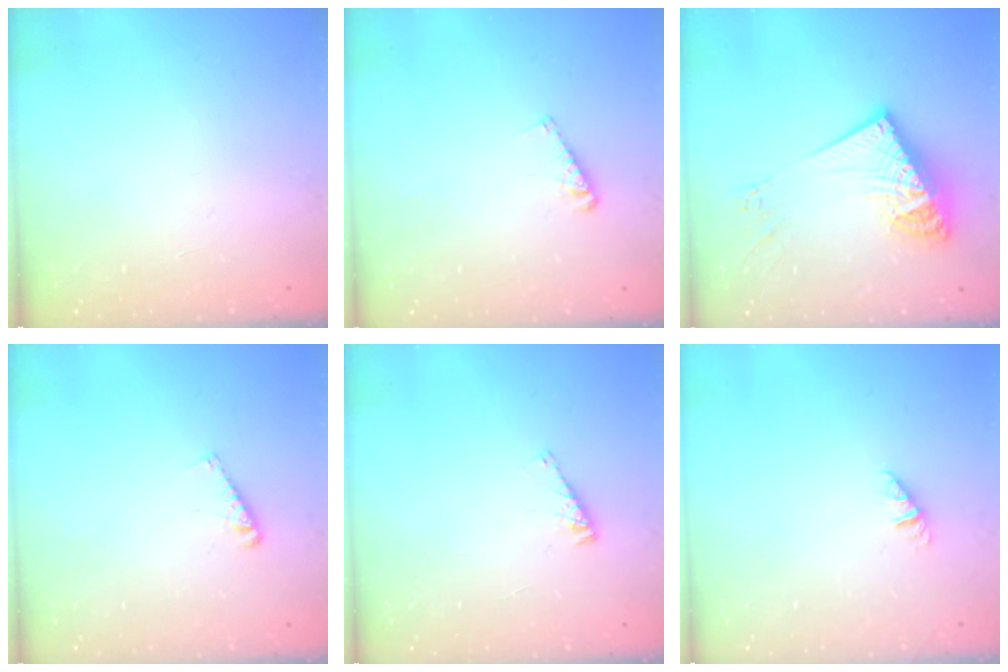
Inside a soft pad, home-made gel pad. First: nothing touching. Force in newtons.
{"total": 3.6, "press": 3.6, "slide": 0.3}
{"total": 16.5, "press": 16.4, "slide": 1.9}
{"total": 3.5, "press": 3.5, "slide": 0.3}
{"total": 2.6, "press": 2.6, "slide": 0.3}
{"total": 0.6, "press": 0.6, "slide": 0.1}